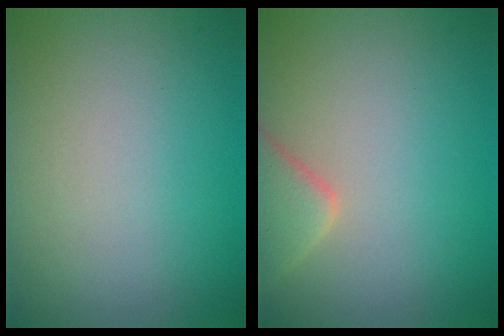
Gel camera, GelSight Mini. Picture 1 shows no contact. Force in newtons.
{"total": 3.0, "press": 2.9, "slide": 0.3}